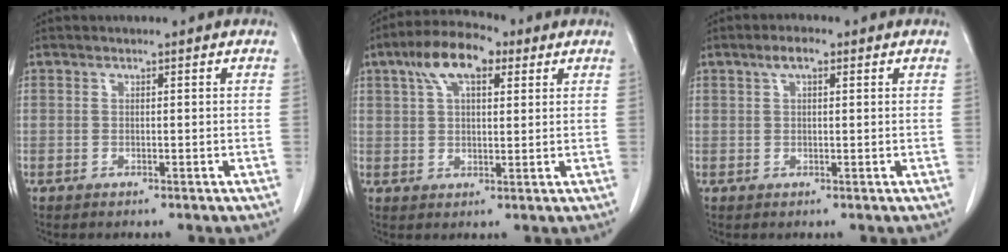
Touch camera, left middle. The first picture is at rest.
{"total": 9.2, "force": [4.7, 3.8, 6.9], "torque": [-0.132, 0.027, 0.081]}
{"total": 2.6, "force": [1.4, 0.8, 2.1], "torque": [-0.042, 0.009, 0.026]}